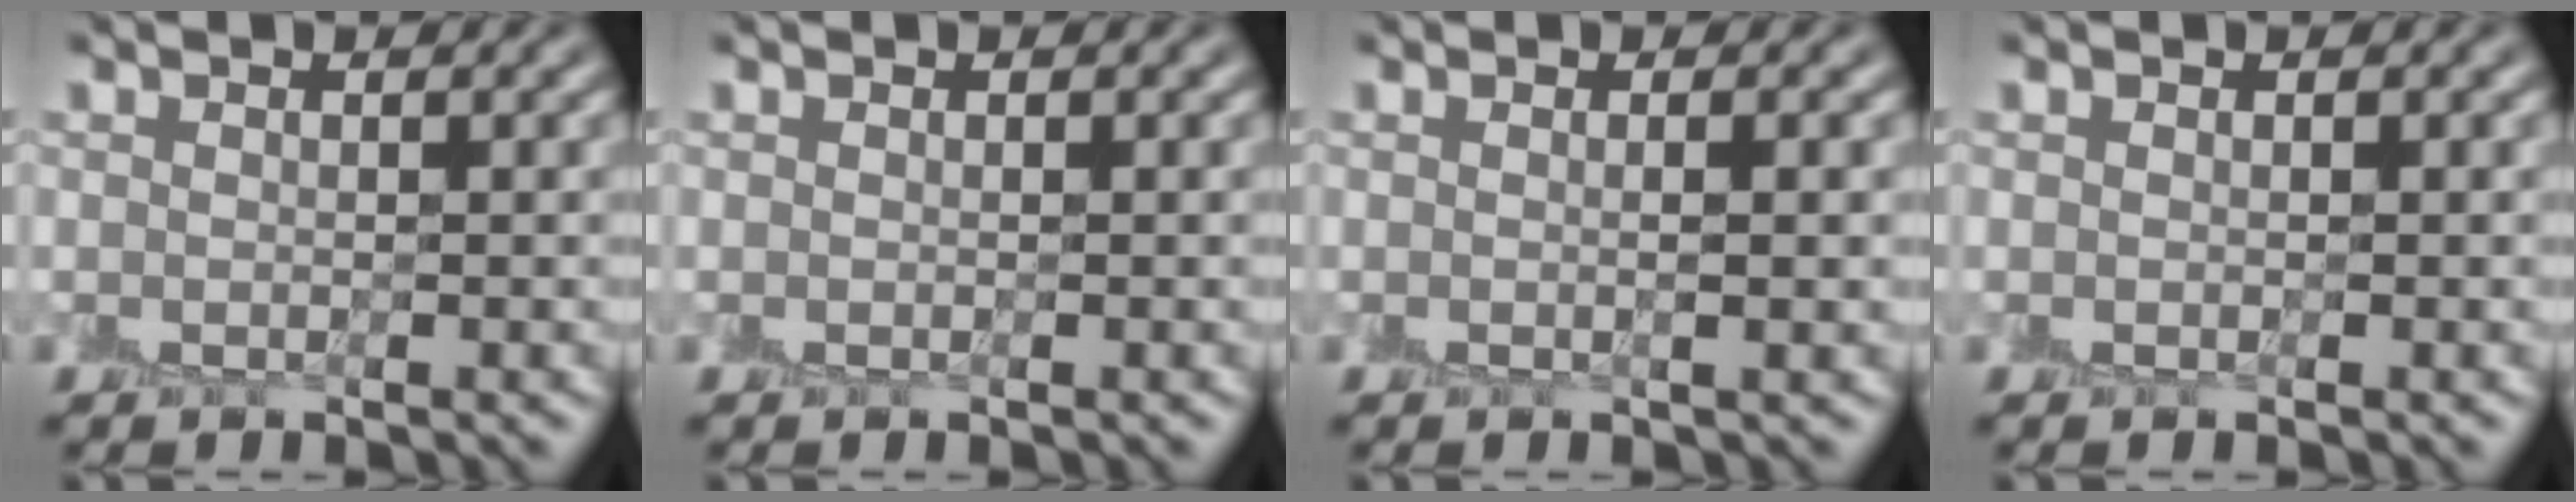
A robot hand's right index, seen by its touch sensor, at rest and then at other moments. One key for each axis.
{"total": 0.0}
{"total": 1.4, "fx": 0.0, "fy": 0.5, "fz": 1.3, "tx": -0.013, "ty": 0.001, "tz": -0.003}
{"total": 0.0}